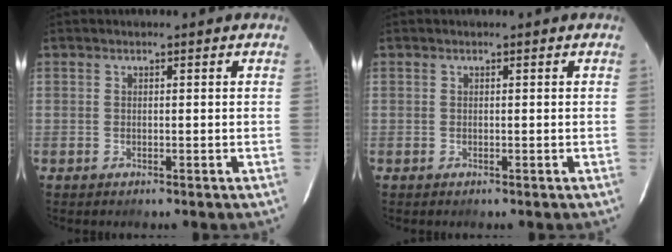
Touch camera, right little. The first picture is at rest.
{"total": 0.0}